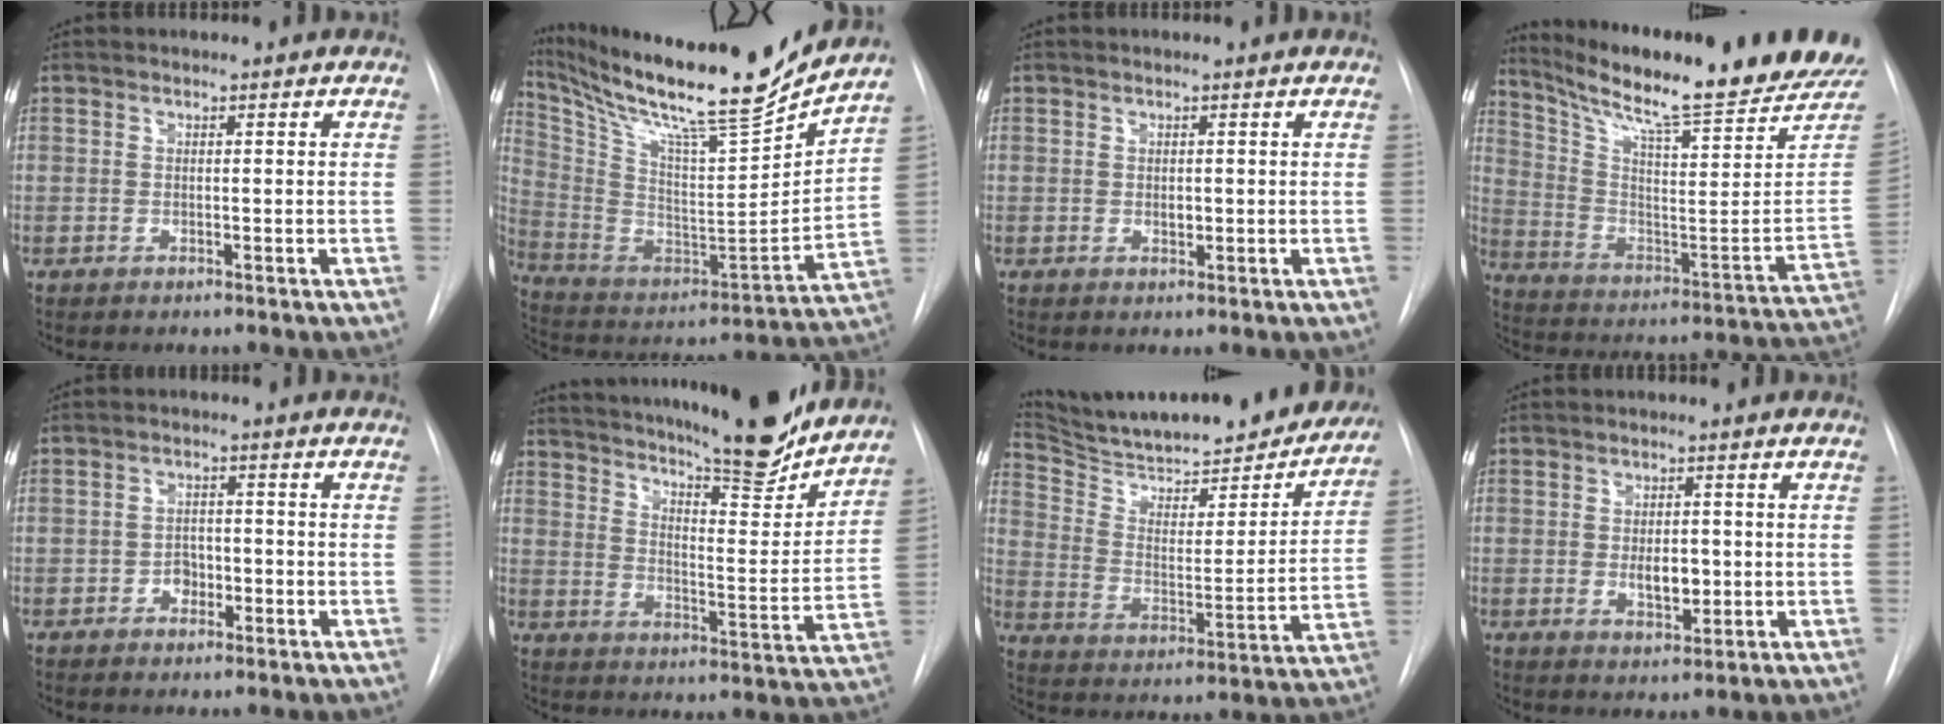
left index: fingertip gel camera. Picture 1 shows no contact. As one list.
[{"total": 23.8, "force": [20.9, 0.5, 11.4], "torque": [-0.222, -0.066, 0.343]}, {"total": 1.1, "force": [-0.9, 0.4, 0.4], "torque": [-0.005, -0.007, -0.012]}, {"total": 25.4, "force": [21.6, 0.8, 13.3], "torque": [-0.222, -0.083, 0.307]}, {"total": 3.1, "force": [-2.3, 1.8, 1.1], "torque": [-0.010, 0.002, -0.035]}, {"total": 22.8, "force": [20.1, 2.9, 10.4], "torque": [-0.172, -0.050, 0.271]}, {"total": 27.5, "force": [24.5, 5.0, 11.4], "torque": [-0.184, -0.058, 0.332]}, {"total": 3.9, "force": [-1.4, 1.9, 3.1], "torque": [-0.050, -0.009, -0.014]}]